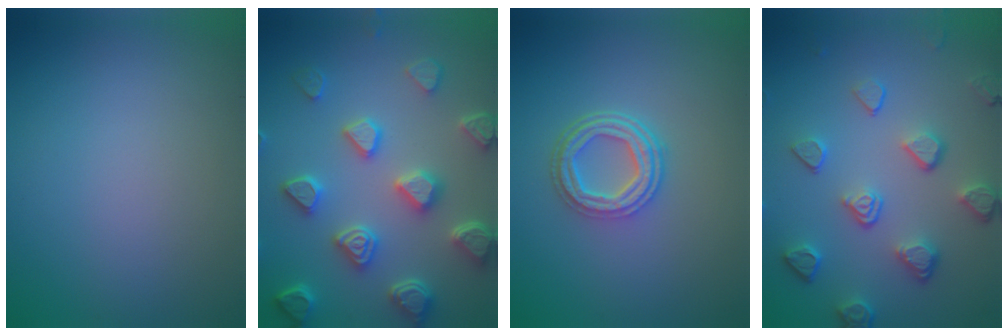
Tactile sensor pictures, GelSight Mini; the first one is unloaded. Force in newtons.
{"total": 6.4, "press": 5.5, "slide": 3.3}
{"total": 4.3, "press": 3.3, "slide": 2.7}
{"total": 4.9, "press": 3.7, "slide": 3.1}